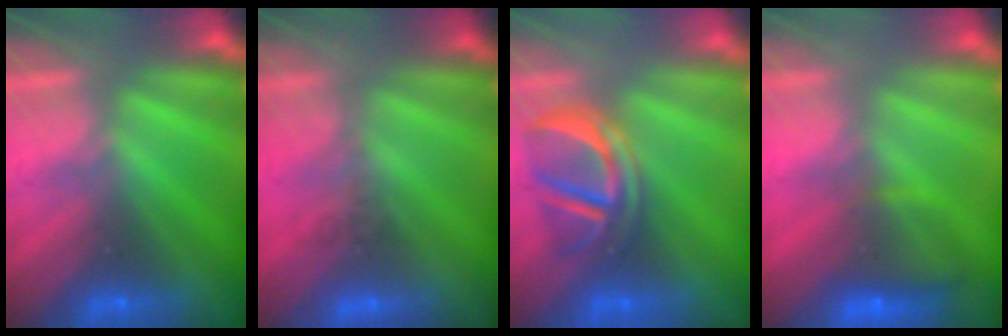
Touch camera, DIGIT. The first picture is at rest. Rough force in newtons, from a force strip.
{"total": 1.6}
{"total": 3.7}
{"total": 7.0}